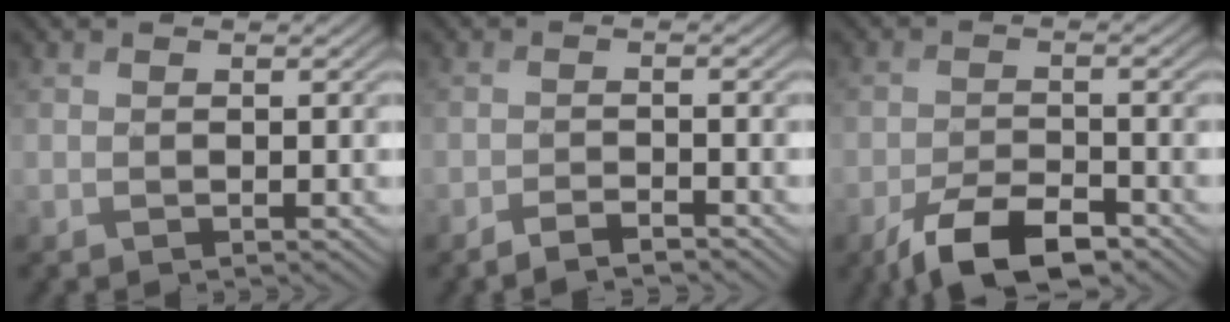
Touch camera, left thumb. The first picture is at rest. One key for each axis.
{"total": 2.4, "fx": -2.1, "fy": 0.7, "fz": 0.8, "tx": -0.010, "ty": 0.000, "tz": -0.043}
{"total": 7.1, "fx": -4.9, "fy": 3.0, "fz": 4.2, "tx": -0.070, "ty": -0.002, "tz": -0.089}